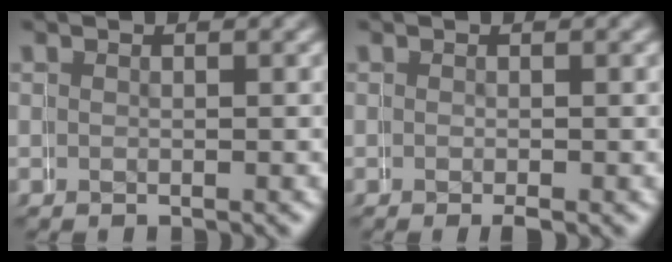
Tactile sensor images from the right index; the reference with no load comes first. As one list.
[{"total": 0.7, "force": [-0.5, 0.2, 0.5], "torque": [-0.008, -0.003, -0.007]}]